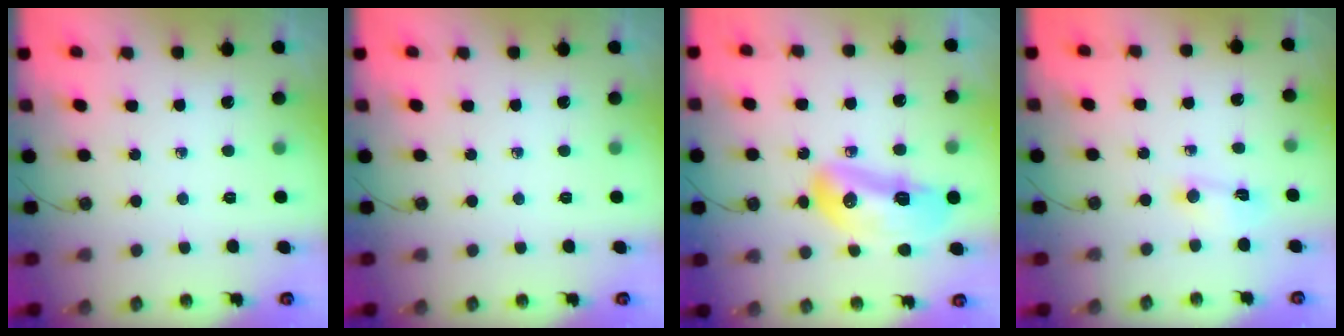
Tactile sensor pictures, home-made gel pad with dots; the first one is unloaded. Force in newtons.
{"total": 0.0}
{"total": 14.5, "press": 14.4, "slide": 1.7}
{"total": 3.5, "press": 3.4, "slide": 0.6}